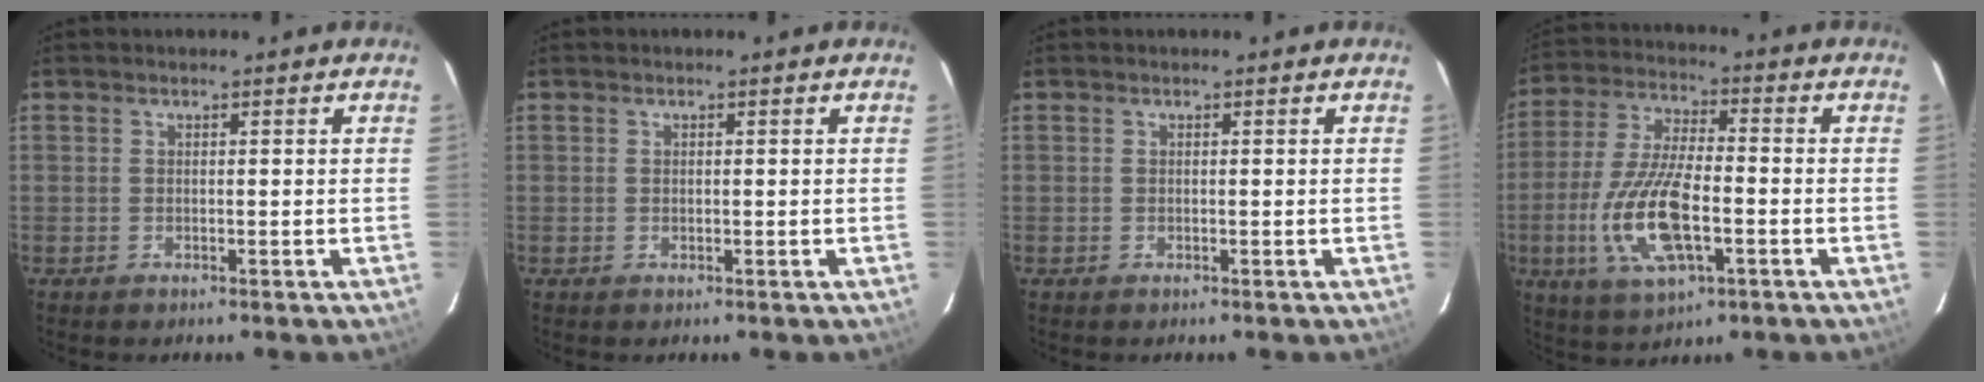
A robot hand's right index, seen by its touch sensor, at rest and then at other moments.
{"total": 0.0}
{"total": 0.0}
{"total": 15.2, "force": [-4.4, 5.8, 13.3], "torque": [-0.284, -0.009, -0.080]}